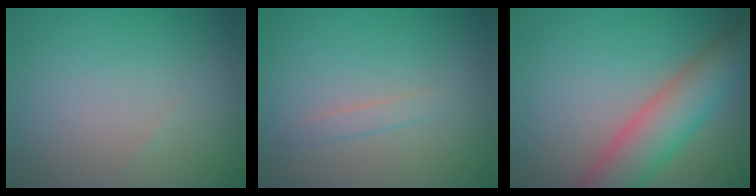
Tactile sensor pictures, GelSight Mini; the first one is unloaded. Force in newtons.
{"total": 0.9, "press": 0.9, "slide": 0.0}
{"total": 6.4, "press": 6.3, "slide": 0.5}